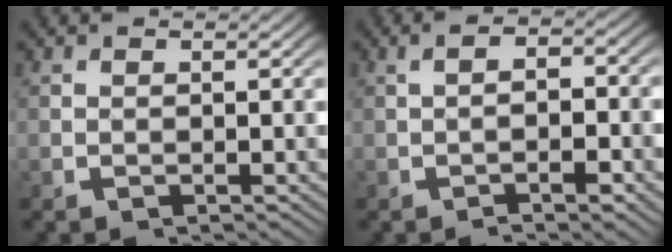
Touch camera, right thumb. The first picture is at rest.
{"total": 3.0, "force": [-0.9, 1.3, 2.5], "torque": [-0.030, 0.007, -0.020]}